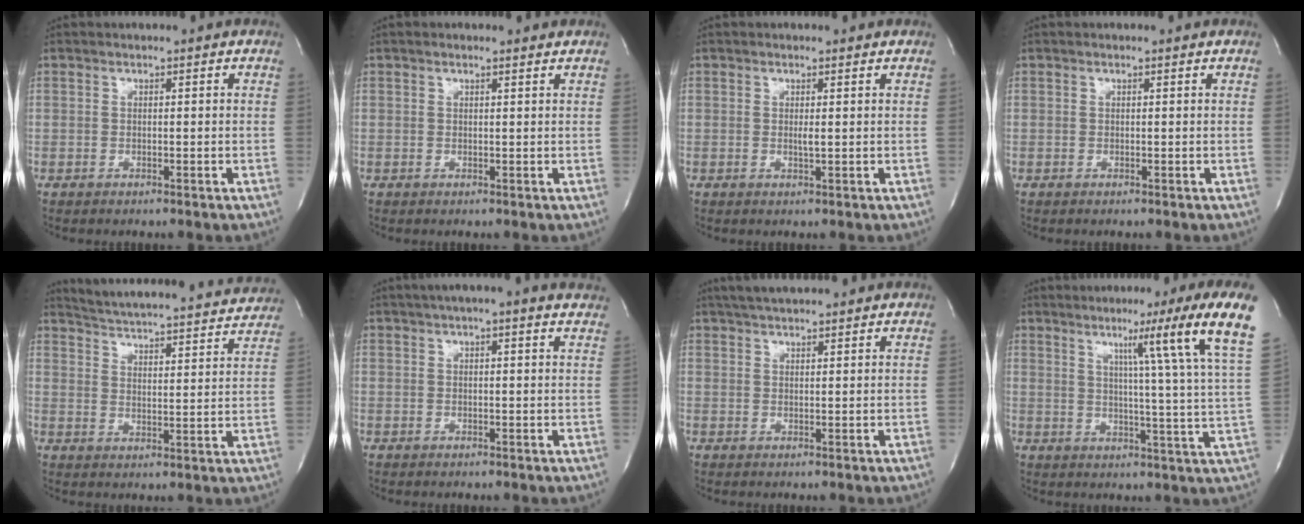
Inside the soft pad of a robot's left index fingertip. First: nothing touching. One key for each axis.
{"total": 1.2, "fx": 1.0, "fy": 0.3, "fz": 0.5, "tx": -0.014, "ty": 0.001, "tz": 0.011}
{"total": 0.9, "fx": 0.0, "fy": 0.0, "fz": 0.9, "tx": -0.024, "ty": -0.006, "tz": -0.001}
{"total": 0.0}
{"total": 23.6, "fx": 22.2, "fy": 3.1, "fz": 7.5, "tx": -0.124, "ty": -0.035, "tz": 0.280}
{"total": 10.0, "fx": 8.6, "fy": 0.8, "fz": 5.1, "tx": -0.075, "ty": 0.019, "tz": 0.092}
{"total": 8.7, "fx": 7.7, "fy": 1.0, "fz": 3.8, "tx": -0.065, "ty": 0.033, "tz": 0.110}
{"total": 16.8, "fx": 10.3, "fy": -3.0, "fz": 12.9, "tx": -0.167, "ty": -0.034, "tz": 0.102}